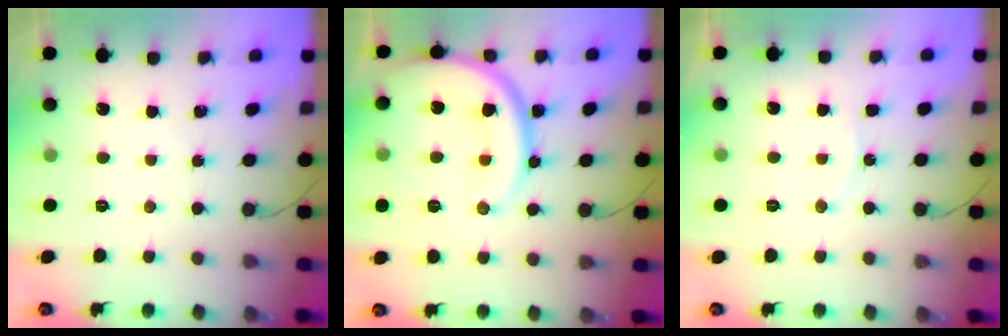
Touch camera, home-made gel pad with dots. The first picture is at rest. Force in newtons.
{"total": 18.4, "press": 18.3, "slide": 1.9}
{"total": 6.0, "press": 6.0, "slide": 0.4}